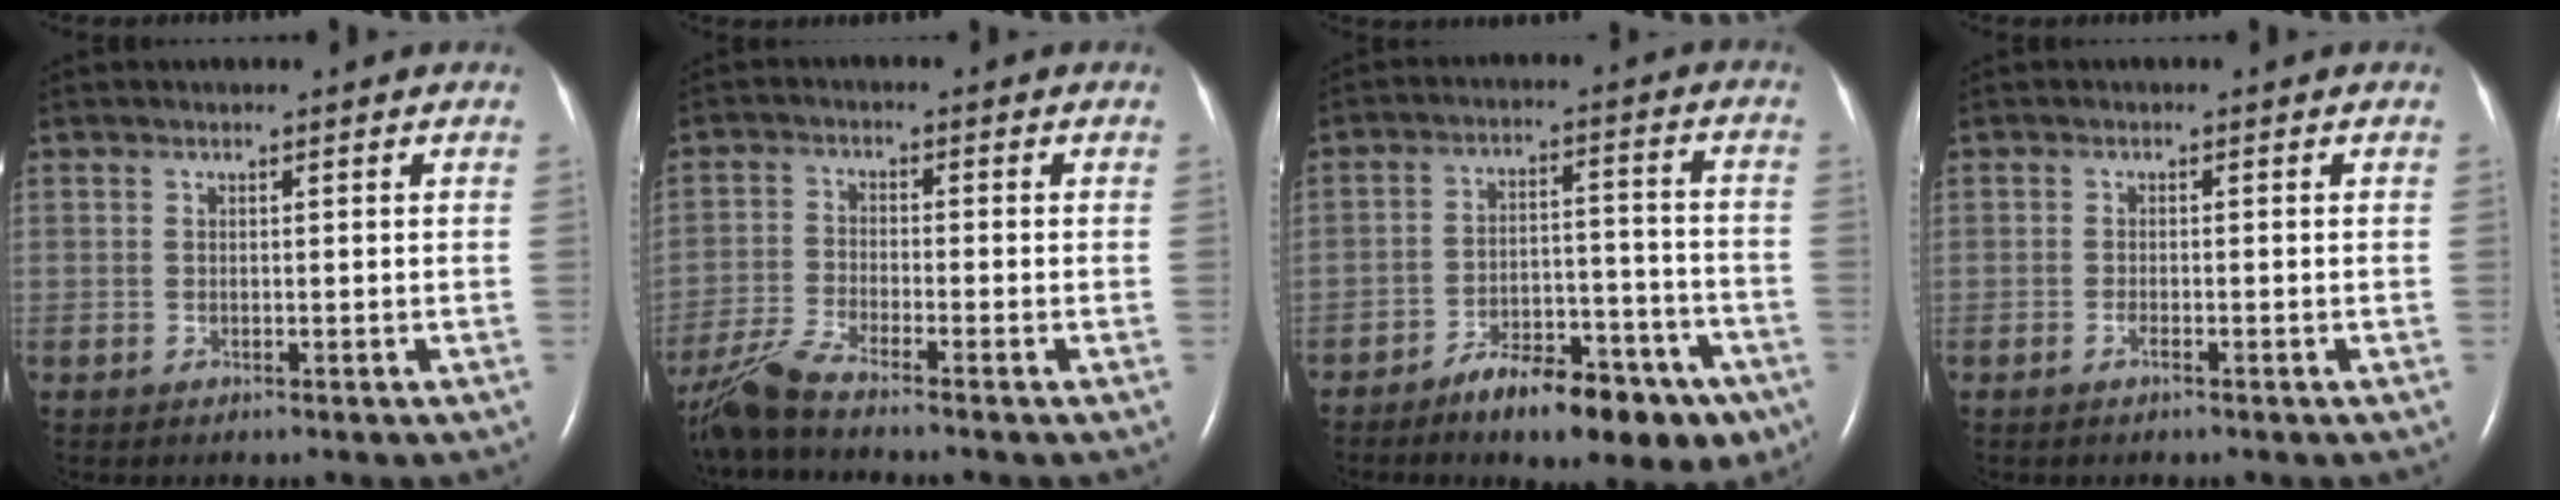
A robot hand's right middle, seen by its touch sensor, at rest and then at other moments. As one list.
[{"total": 6.3, "force": [-5.6, -0.8, 2.9], "torque": [-0.070, -0.024, -0.112]}, {"total": 13.2, "force": [-8.9, 5.0, 8.3], "torque": [-0.105, 0.026, -0.131]}, {"total": 0.9, "force": [-0.6, 0.0, 0.6], "torque": [-0.015, 0.000, -0.012]}]